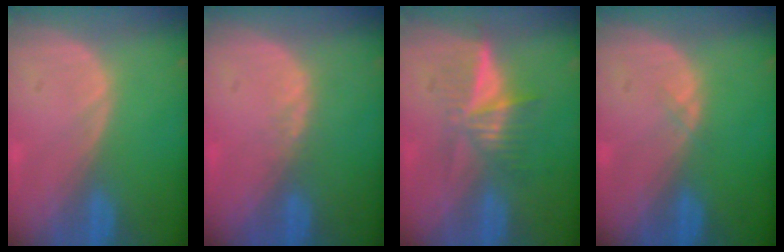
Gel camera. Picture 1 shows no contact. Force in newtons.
{"total": 1.3, "press": 1.1, "slide": 0.7}
{"total": 6.5, "press": 5.5, "slide": 3.4}
{"total": 0.6, "press": 0.5, "slide": 0.2}